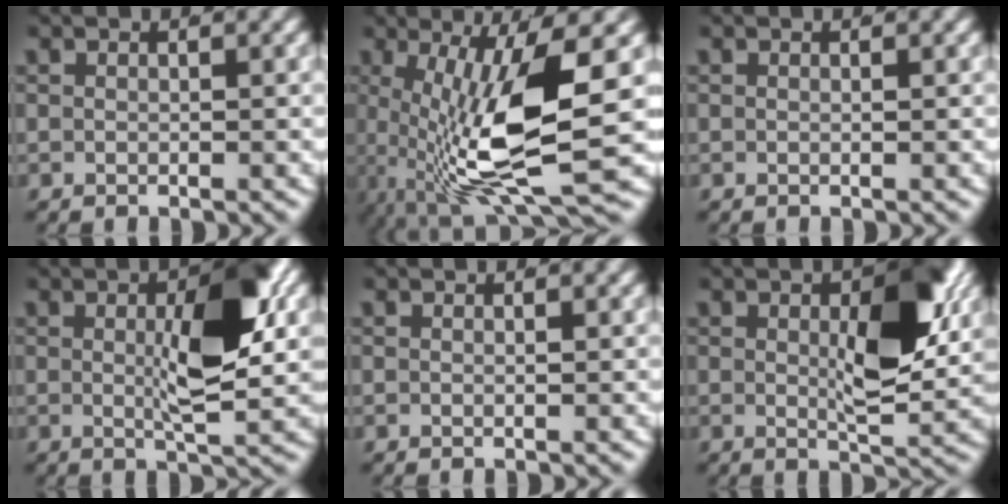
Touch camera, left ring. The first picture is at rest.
{"total": 11.9, "force": [-0.6, 4.4, 11.0], "torque": [-0.209, -0.044, 0.017]}
{"total": 0.0}
{"total": 7.0, "force": [0.5, 1.8, 6.7], "torque": [-0.098, -0.012, 0.010]}
{"total": 0.0}
{"total": 7.0, "force": [0.9, 2.6, 6.4], "torque": [-0.092, -0.022, 0.020]}